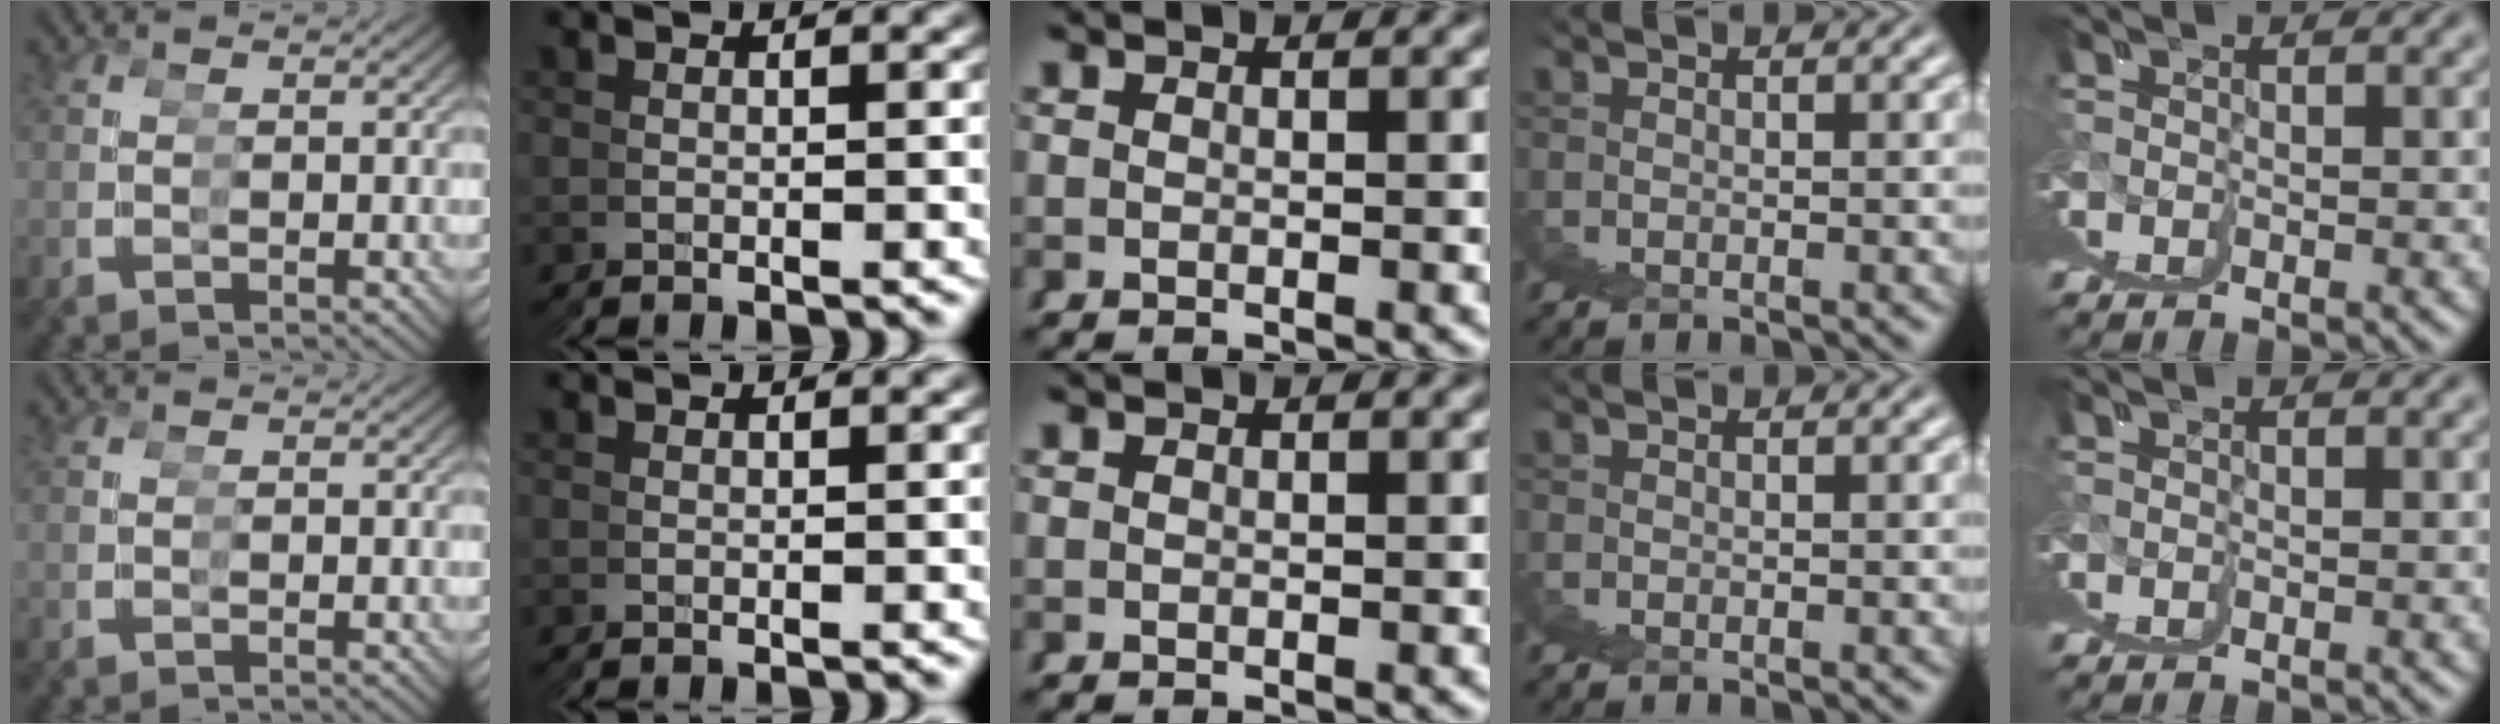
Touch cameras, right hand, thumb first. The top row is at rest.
{}